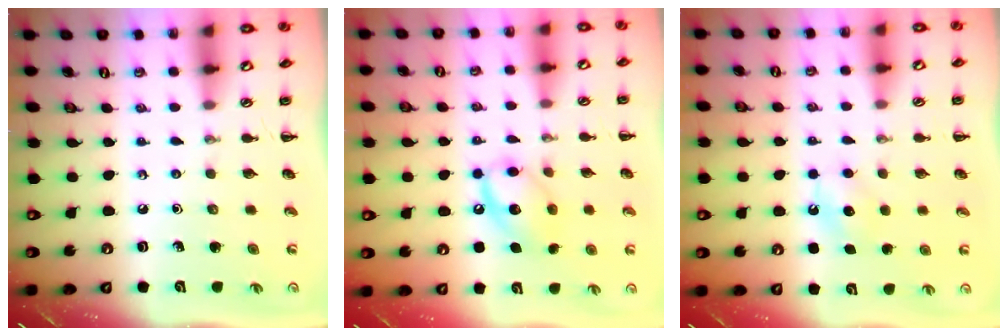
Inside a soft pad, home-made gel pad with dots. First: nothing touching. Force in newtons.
{"total": 12.6, "press": 12.5, "slide": 1.8}
{"total": 6.7, "press": 6.5, "slide": 1.6}